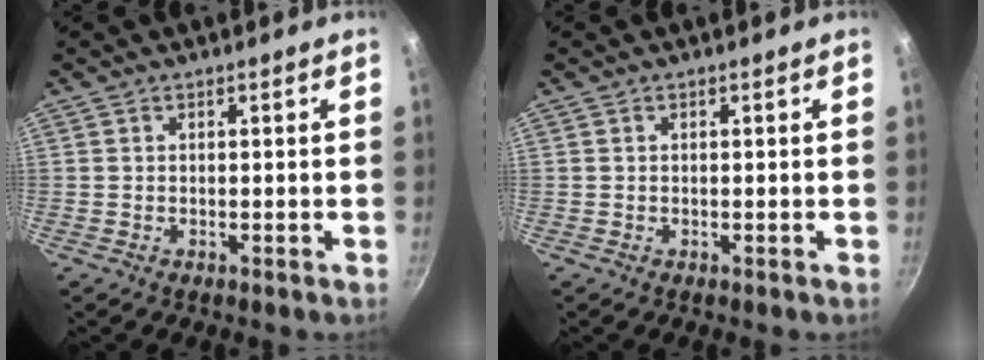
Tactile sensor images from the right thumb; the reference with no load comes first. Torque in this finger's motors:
{"motor_torque": [-0.01, 0.15, 0.15, 0.03, -0.01]}